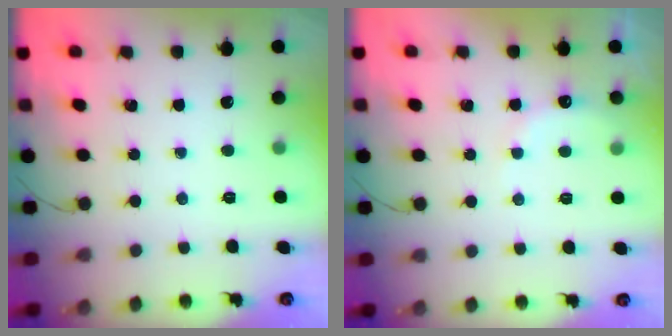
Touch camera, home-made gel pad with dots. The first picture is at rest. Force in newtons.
{"total": 7.4, "press": 7.2, "slide": 1.4}